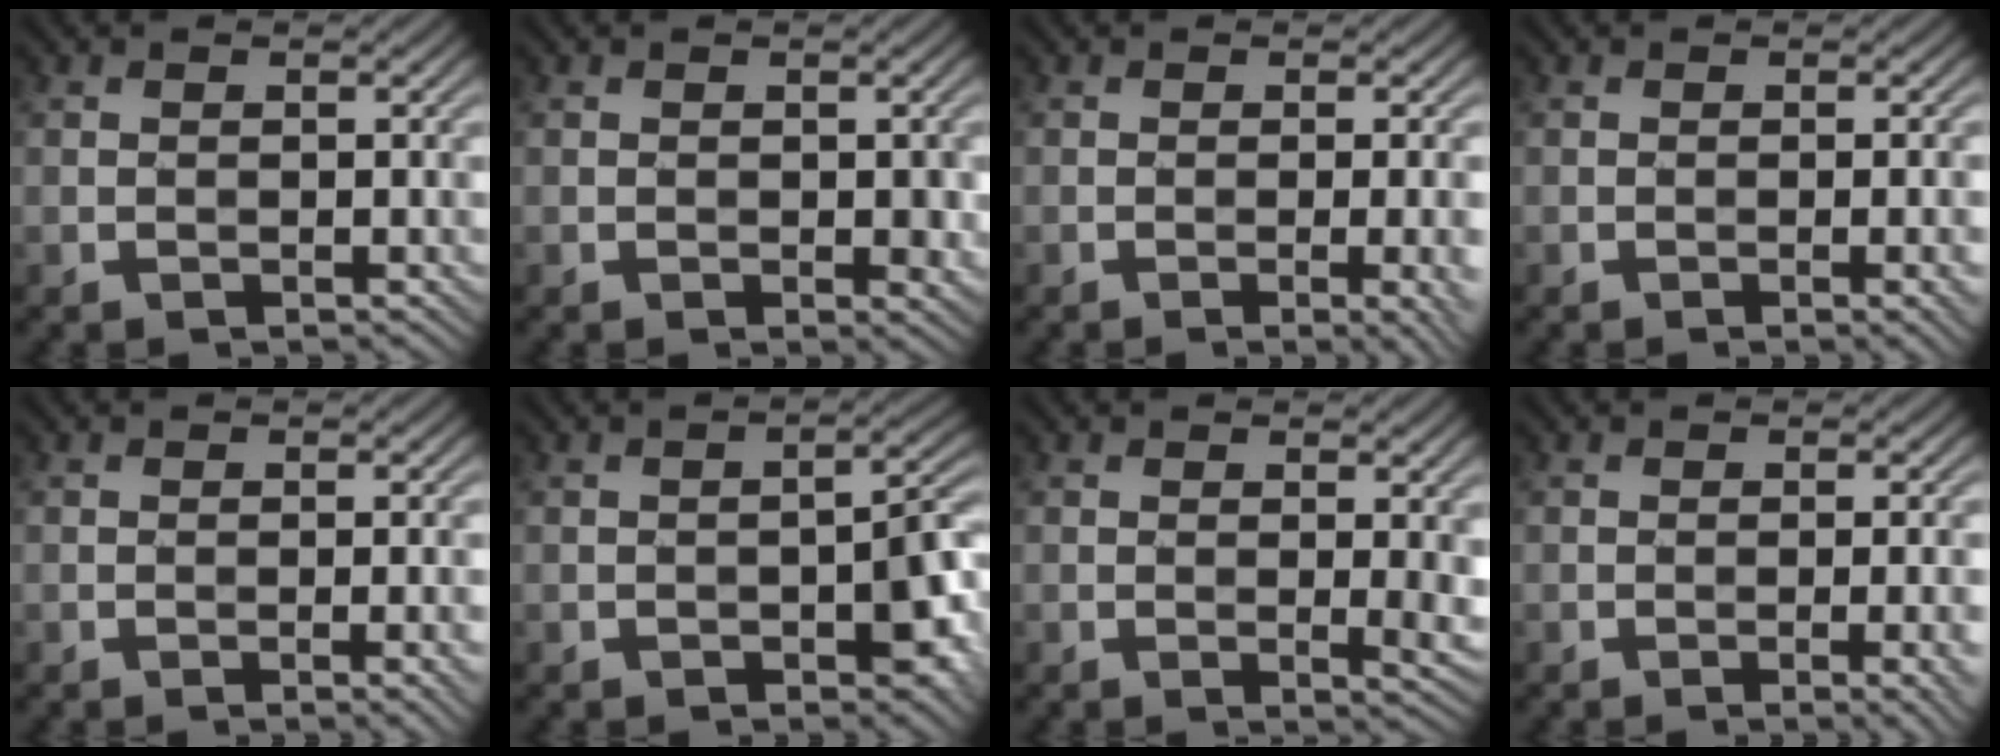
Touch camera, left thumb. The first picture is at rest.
{"total": 1.7, "force": [0.0, 1.0, 1.3], "torque": [-0.017, -0.006, 0.004]}
{"total": 4.5, "force": [-1.1, 1.1, 4.2], "torque": [-0.053, -0.001, -0.013]}
{"total": 2.8, "force": [-0.7, 0.6, 2.7], "torque": [-0.037, 0.002, -0.013]}
{"total": 2.4, "force": [-0.6, 0.4, 2.3], "torque": [-0.032, 0.001, -0.011]}
{"total": 5.9, "force": [-2.1, 2.7, 4.9], "torque": [-0.059, 0.002, -0.028]}
{"total": 2.7, "force": [0.5, 0.6, 2.6], "torque": [-0.041, -0.007, 0.008]}
{"total": 3.9, "force": [-1.0, 0.9, 3.7], "torque": [-0.047, 0.001, -0.014]}